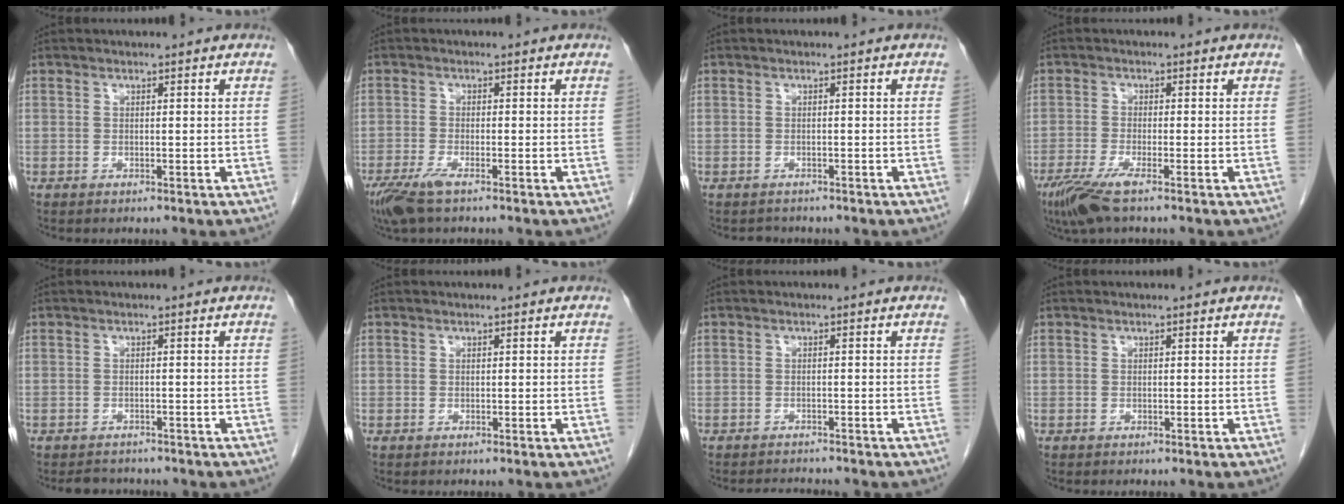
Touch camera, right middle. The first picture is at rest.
{"total": 4.6, "force": [-3.1, 0.8, 3.3], "torque": [-0.072, -0.013, -0.058]}
{"total": 1.1, "force": [-1.0, 0.4, -0.1], "torque": [-0.006, -0.004, -0.015]}
{"total": 5.2, "force": [-3.4, 0.3, 3.9], "torque": [-0.080, -0.016, -0.066]}
{"total": 3.0, "force": [-2.8, 1.1, 0.3], "torque": [-0.009, -0.006, -0.040]}
{"total": 0.0}
{"total": 2.6, "force": [-2.6, 0.0, 0.2], "torque": [-0.006, -0.012, -0.038]}
{"total": 0.0}